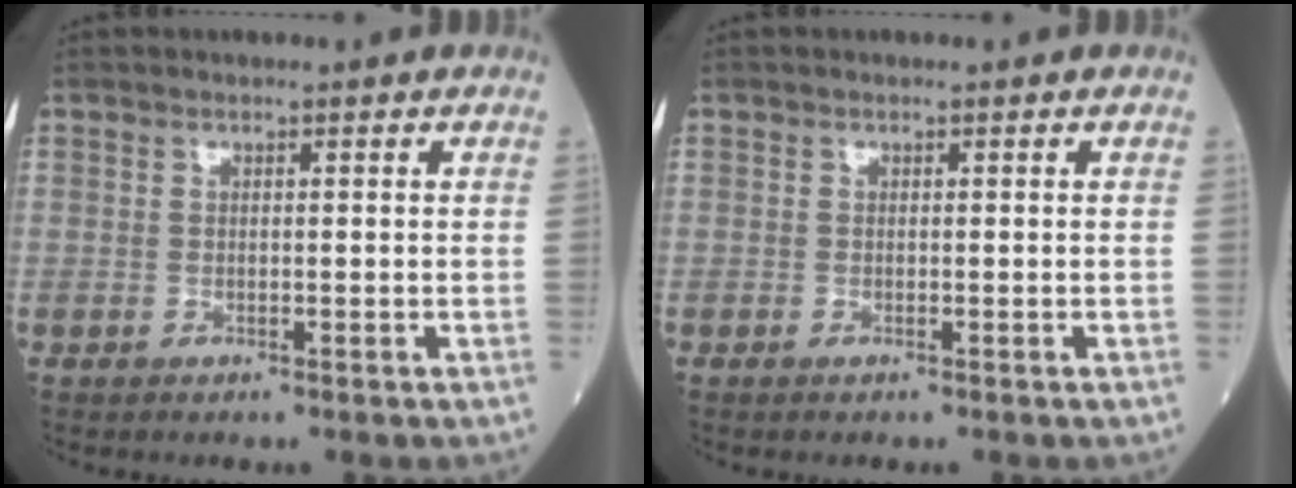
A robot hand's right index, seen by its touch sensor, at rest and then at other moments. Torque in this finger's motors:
{"motor_torque": [-0.05, 0.03, -0.03, 0.00]}